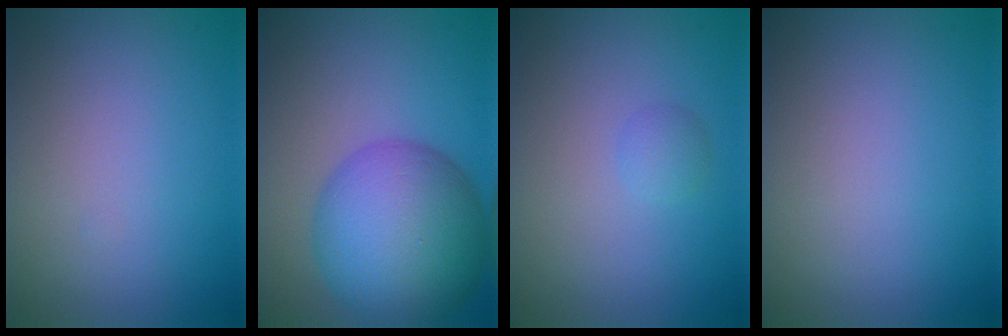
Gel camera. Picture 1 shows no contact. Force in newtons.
{"total": 12.7, "press": 12.7, "slide": 0.2}
{"total": 1.1, "press": 1.1, "slide": 0.0}
{"total": 0.0}